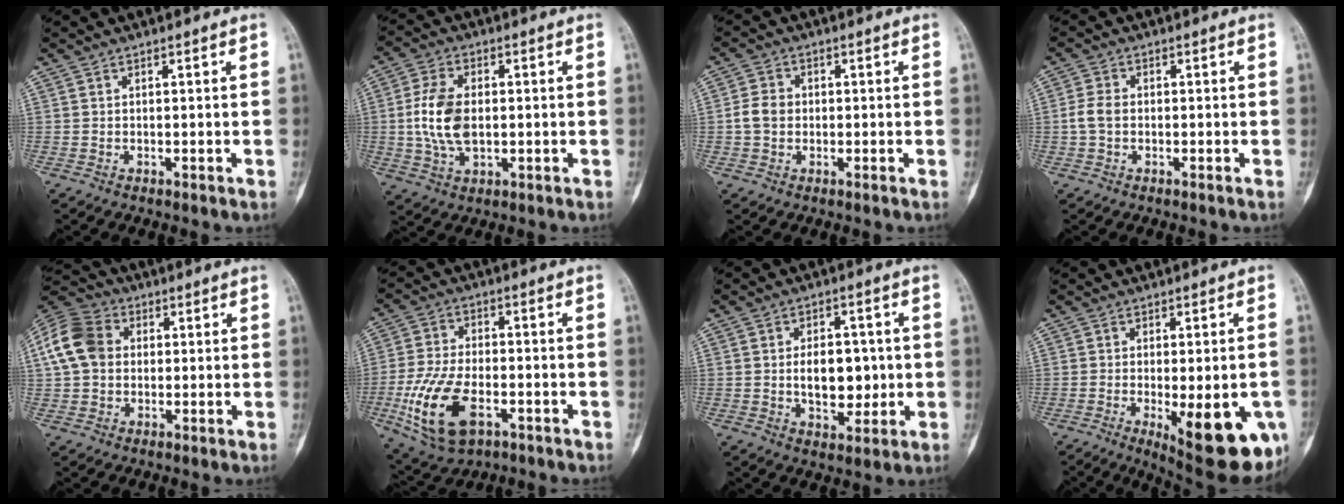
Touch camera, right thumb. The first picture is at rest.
{"total": 10.2, "force": [-0.1, 6.1, 8.2], "torque": [-0.164, 0.003, 0.000]}
{"total": 4.1, "force": [-0.3, 3.3, 2.4], "torque": [-0.044, 0.010, -0.011]}
{"total": 3.4, "force": [-0.5, 2.1, 2.6], "torque": [-0.059, 0.007, -0.016]}
{"total": 11.8, "force": [1.7, 9.3, 7.1], "torque": [-0.130, 0.023, 0.021]}
{"total": 15.1, "force": [-5.3, 8.0, 11.7], "torque": [-0.238, 0.008, -0.091]}
{"total": 8.9, "force": [-0.2, 5.6, 6.9], "torque": [-0.071, 0.000, 0.004]}
{"total": 17.4, "force": [-5.9, 6.0, 15.2], "torque": [-0.149, -0.012, -0.061]}